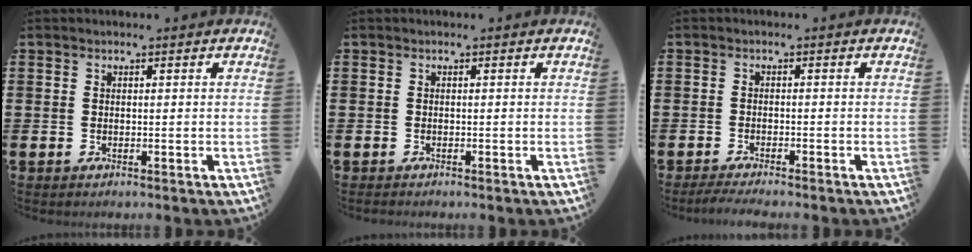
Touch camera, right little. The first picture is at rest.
{"total": 0.0}
{"total": 1.5, "force": [-1.3, 0.0, 0.7], "torque": [-0.012, 0.001, -0.025]}